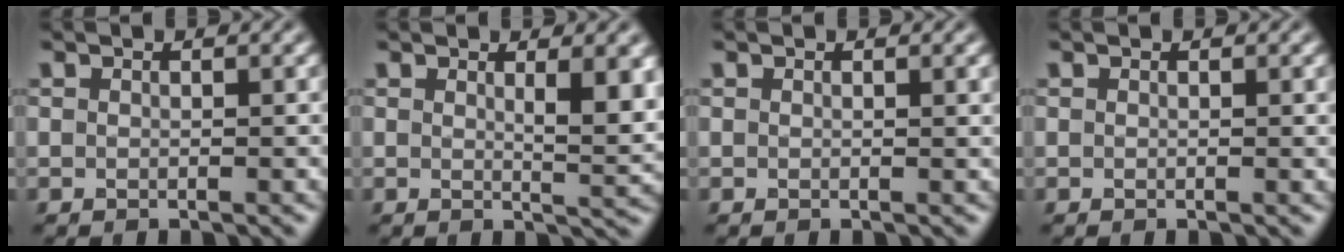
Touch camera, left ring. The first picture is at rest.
{"total": 3.9, "force": [1.3, 1.0, 3.6], "torque": [-0.046, -0.007, 0.024]}
{"total": 0.8, "force": [0.3, 0.2, 0.6], "torque": [-0.005, 0.002, 0.005]}
{"total": 0.6, "force": [0.1, 0.1, 0.6], "torque": [-0.004, 0.001, 0.001]}